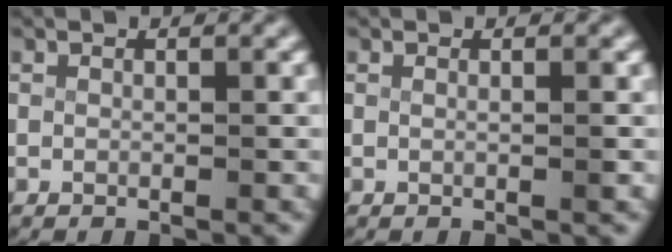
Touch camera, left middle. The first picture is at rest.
{"total": 0.8, "force": [0.0, -0.3, 0.7], "torque": [-0.012, -0.002, 0.000]}